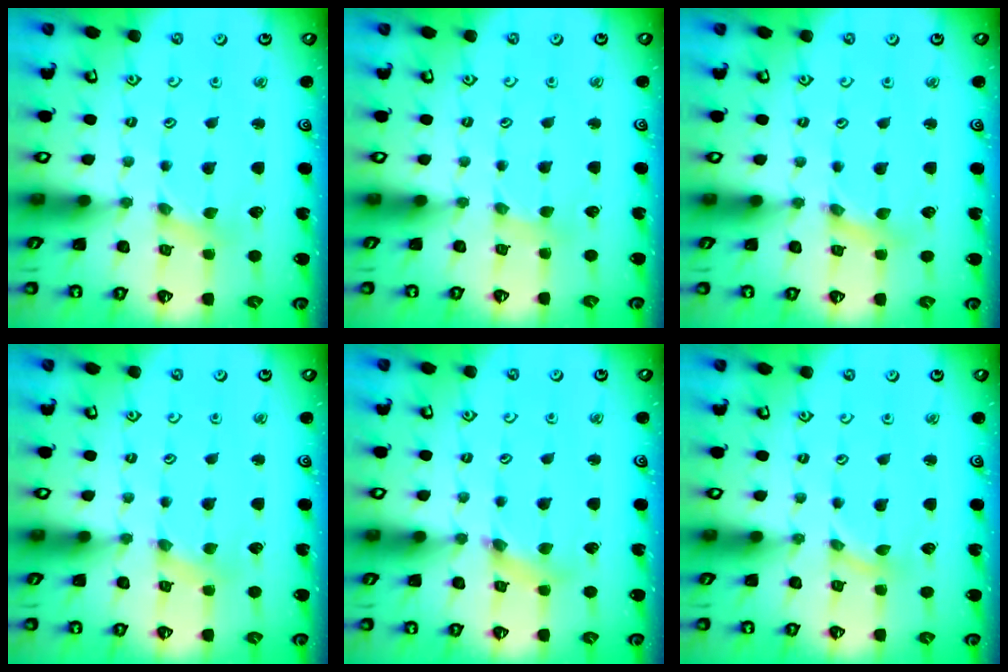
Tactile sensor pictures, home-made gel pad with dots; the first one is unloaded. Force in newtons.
{"total": 1.9, "press": 1.9, "slide": 0.3}
{"total": 1.5, "press": 1.5, "slide": 0.1}
{"total": 0.0}
{"total": 2.5, "press": 2.4, "slide": 0.3}
{"total": 0.0}